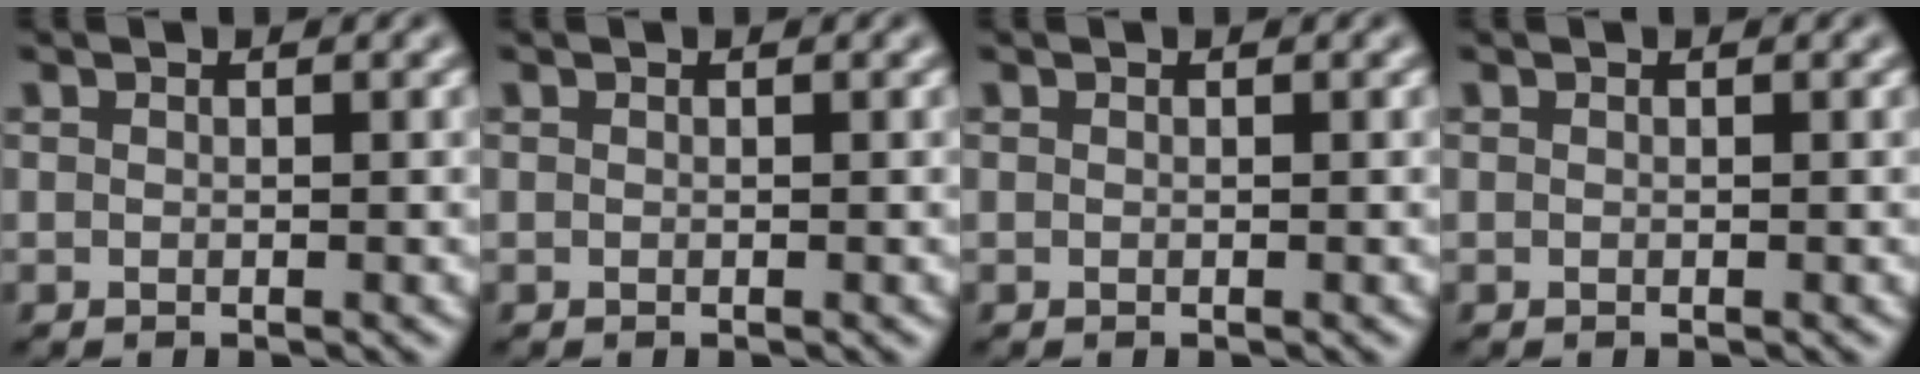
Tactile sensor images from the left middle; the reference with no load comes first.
{"total": 0.0}
{"total": 0.0}
{"total": 0.0}